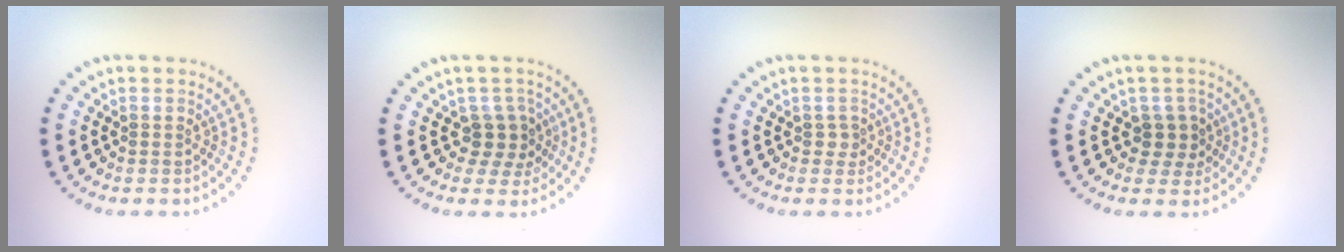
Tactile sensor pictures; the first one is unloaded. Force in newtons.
{"total": 2.5, "press": 2.0, "slide": 1.6}
{"total": 1.1, "press": 0.8, "slide": 0.7}
{"total": 2.2, "press": 1.8, "slide": 1.3}